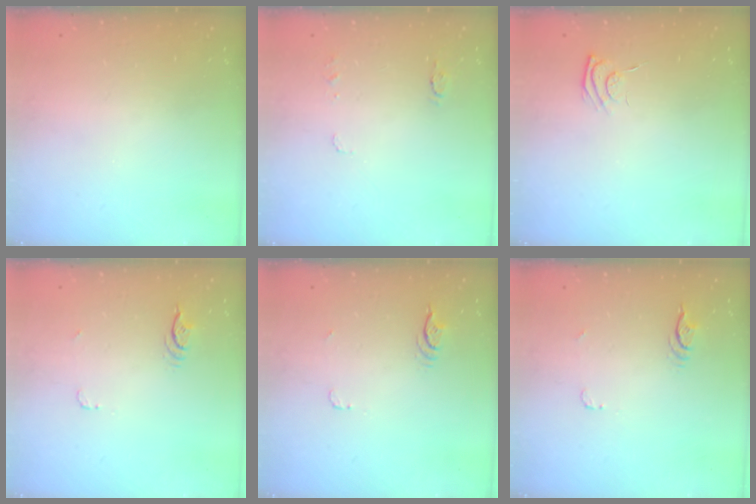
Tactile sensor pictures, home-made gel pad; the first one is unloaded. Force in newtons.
{"total": 5.2, "press": 5.1, "slide": 0.5}
{"total": 4.9, "press": 4.7, "slide": 1.1}
{"total": 3.8, "press": 3.5, "slide": 1.6}
{"total": 3.8, "press": 3.5, "slide": 1.6}
{"total": 3.9, "press": 3.5, "slide": 1.7}